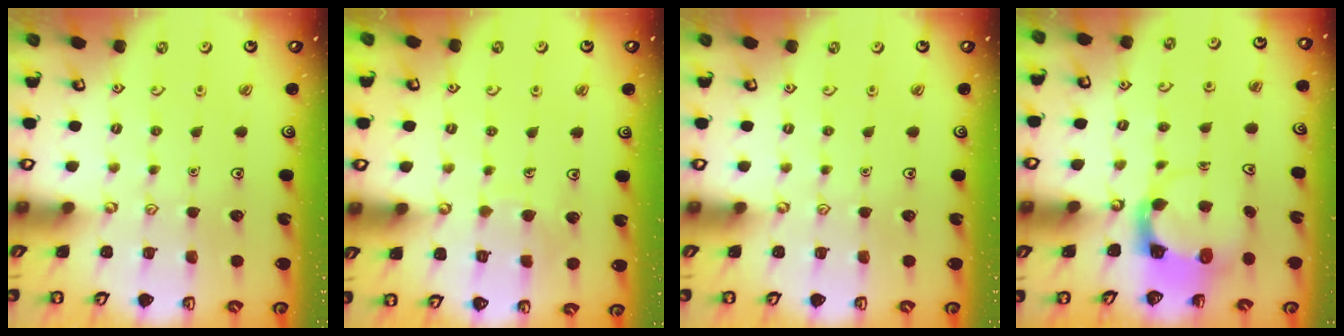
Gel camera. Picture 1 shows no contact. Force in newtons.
{"total": 4.6, "press": 4.6, "slide": 0.4}
{"total": 0.0}
{"total": 3.7, "press": 3.7, "slide": 0.5}